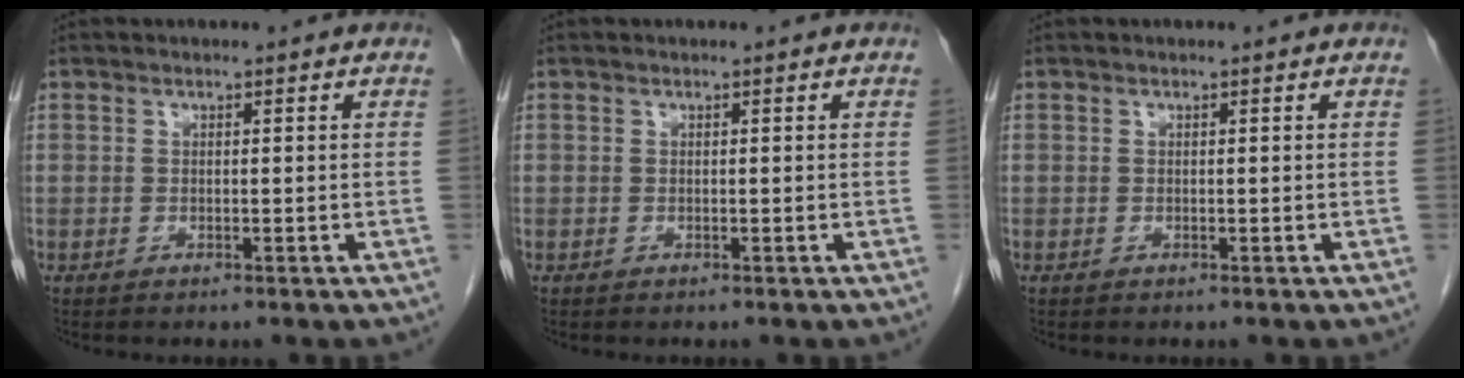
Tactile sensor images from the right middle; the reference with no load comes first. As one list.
[{"total": 0.0}, {"total": 0.0}]